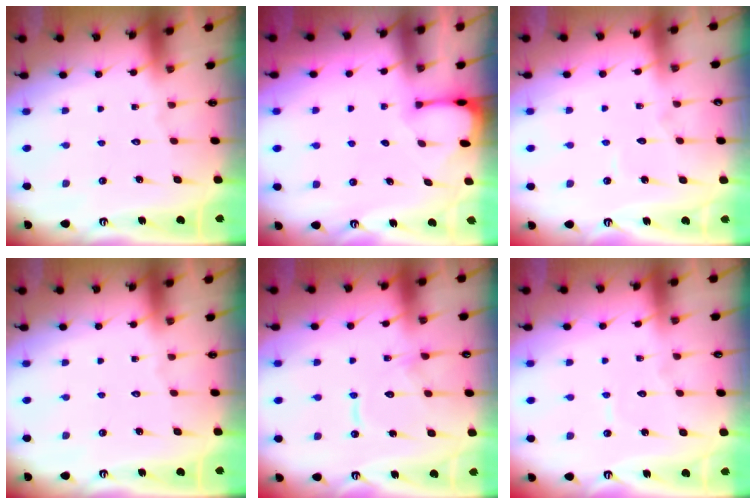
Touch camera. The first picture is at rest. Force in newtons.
{"total": 1.2, "press": 1.2, "slide": 0.3}
{"total": 2.5, "press": 2.5, "slide": 0.2}
{"total": 0.0}
{"total": 11.7, "press": 11.6, "slide": 1.0}
{"total": 3.6, "press": 3.6, "slide": 0.2}